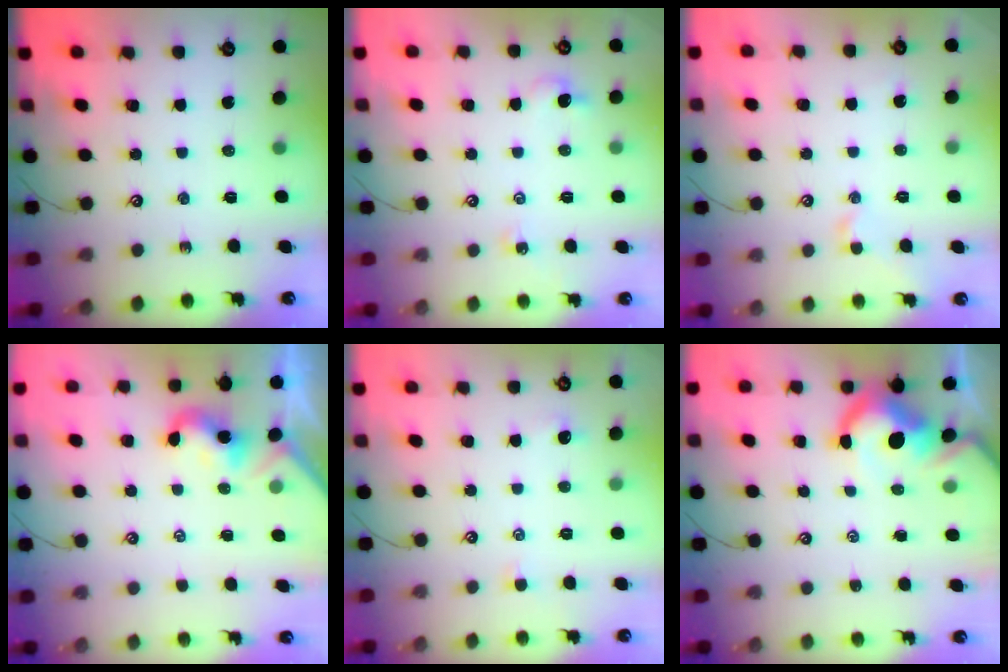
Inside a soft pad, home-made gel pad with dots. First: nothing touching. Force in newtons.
{"total": 4.1, "press": 4.1, "slide": 0.5}
{"total": 2.2, "press": 2.1, "slide": 0.5}
{"total": 0.0}
{"total": 1.8, "press": 1.7, "slide": 0.5}
{"total": 9.2, "press": 9.1, "slide": 1.5}